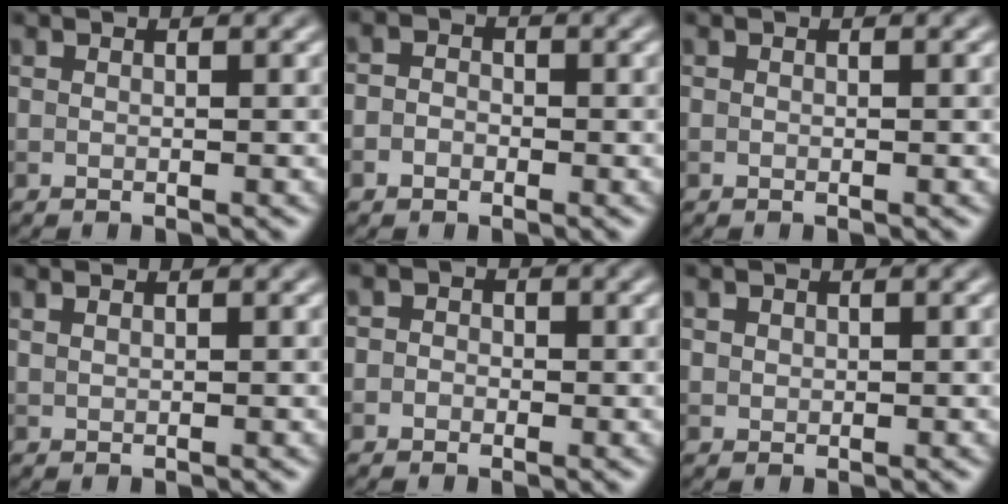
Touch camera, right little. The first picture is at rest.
{"total": 1.7, "force": [-0.6, 1.4, 0.7], "torque": [0.001, 0.002, -0.021]}
{"total": 0.0}
{"total": 0.7, "force": [0.6, 0.2, 0.4], "torque": [-0.010, 0.001, 0.009]}
{"total": 2.3, "force": [0.3, 2.1, 0.9], "torque": [0.013, 0.009, -0.029]}
{"total": 0.8, "force": [0.3, 0.7, 0.1], "torque": [0.004, -0.005, 0.009]}